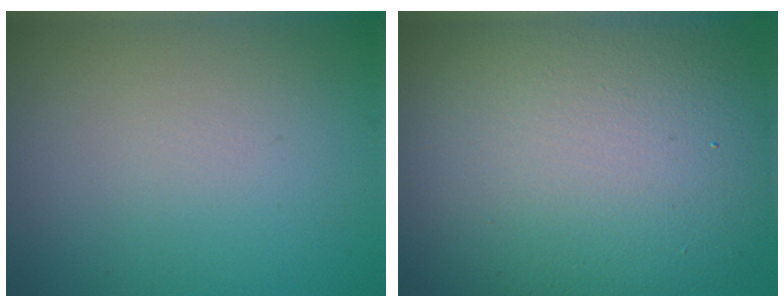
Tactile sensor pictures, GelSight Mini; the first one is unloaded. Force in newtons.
{"total": 14.6, "press": 14.5, "slide": 0.5}